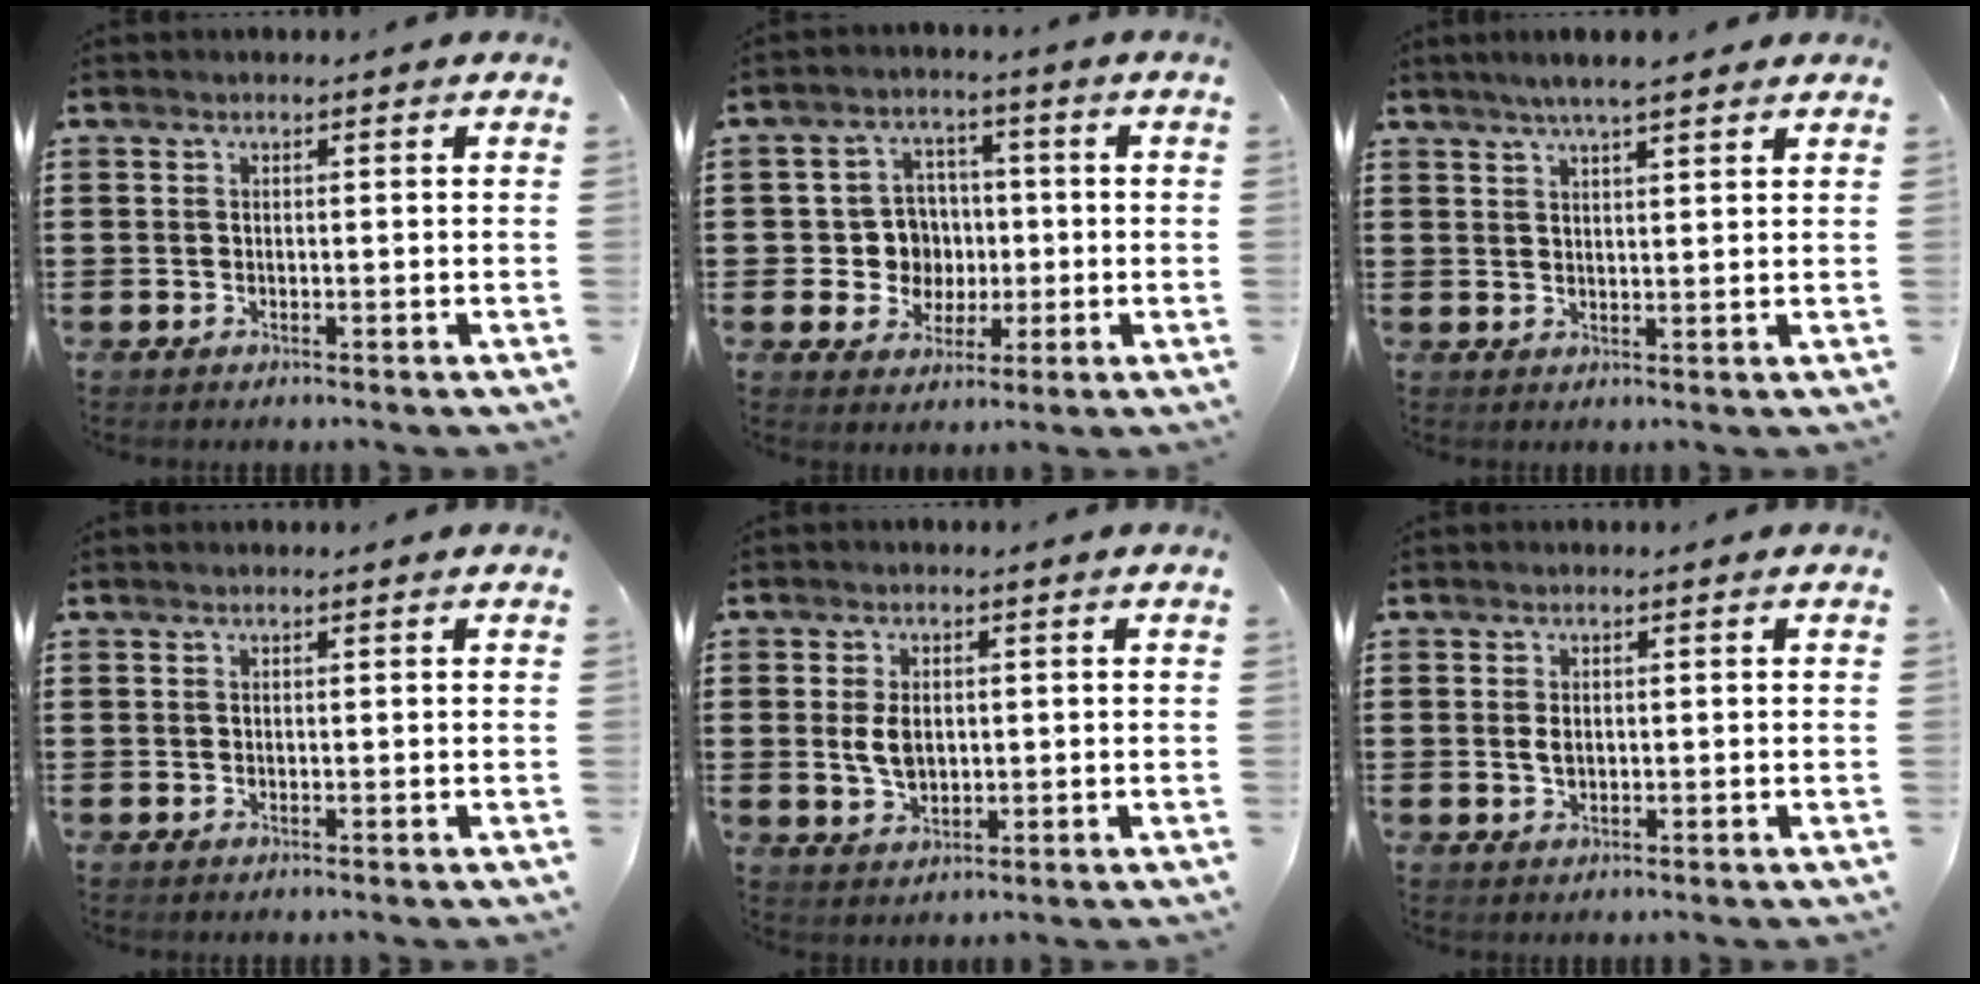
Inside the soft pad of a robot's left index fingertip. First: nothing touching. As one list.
[{"total": 7.3, "force": [0.2, 6.9, 2.3], "torque": [-0.056, 0.014, 0.005]}, {"total": 4.0, "force": [3.2, 0.2, 2.5], "torque": [-0.054, 0.000, 0.055]}, {"total": 0.0}, {"total": 4.3, "force": [0.3, 2.7, 3.4], "torque": [-0.085, 0.003, 0.001]}, {"total": 1.5, "force": [0.1, 0.9, 1.2], "torque": [-0.028, 0.004, 0.001]}]